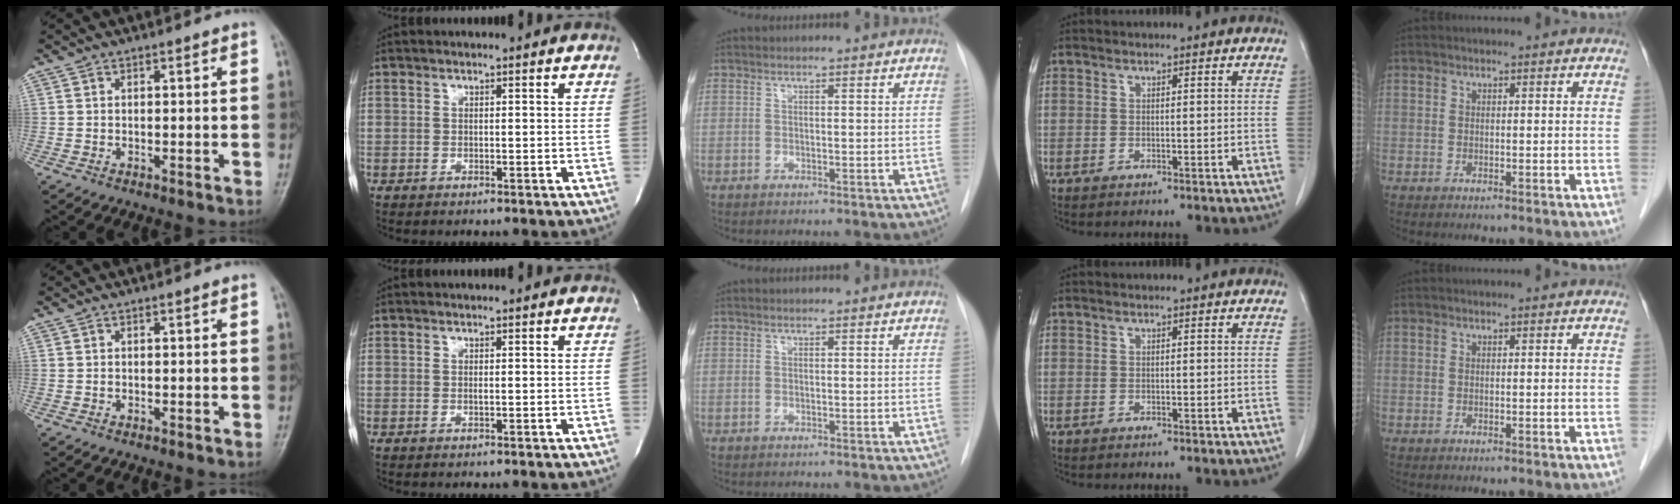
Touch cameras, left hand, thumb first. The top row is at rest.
{"index": {"total": 0.8, "force": [0.6, 0.0, 0.5], "torque": [-0.013, 0.005, 0.007]}}